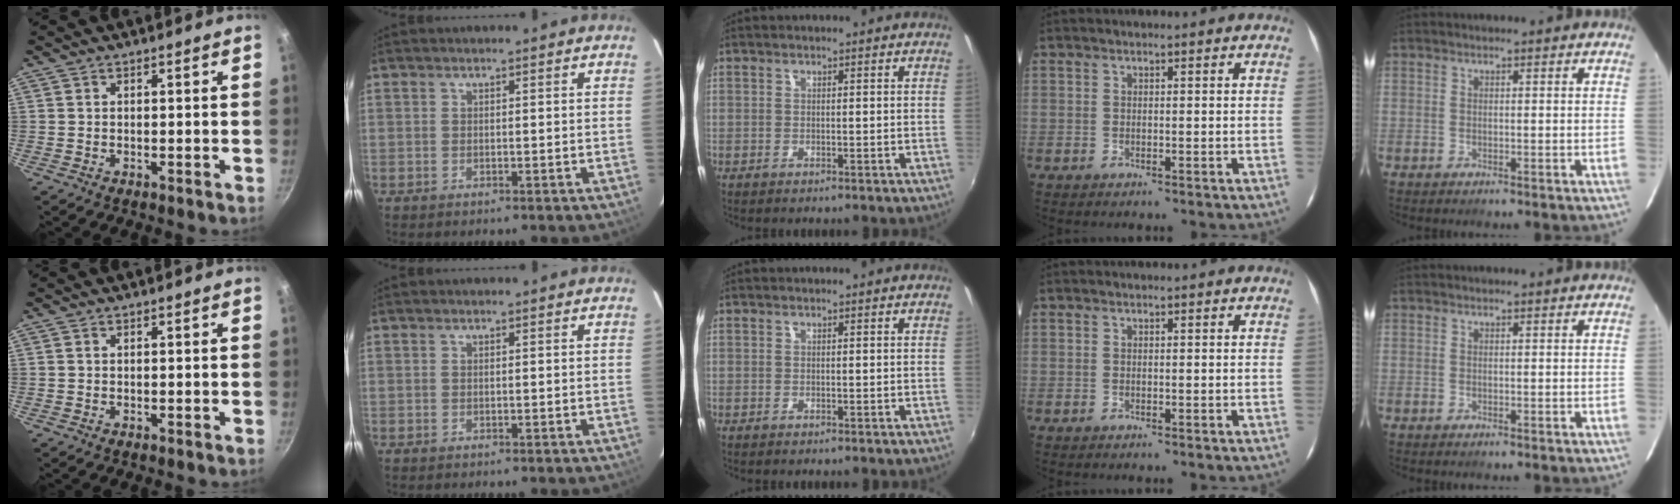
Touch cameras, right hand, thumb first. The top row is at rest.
{}